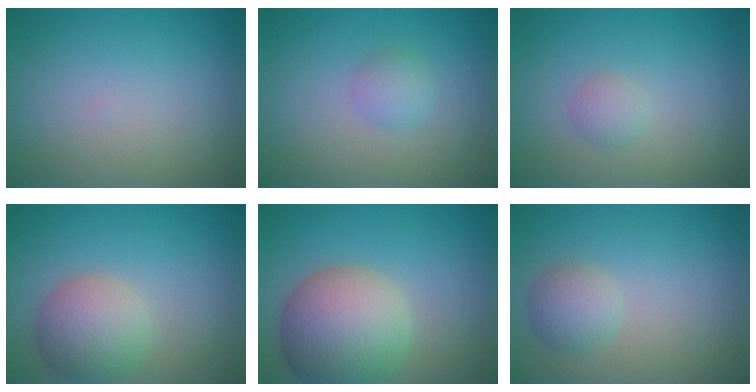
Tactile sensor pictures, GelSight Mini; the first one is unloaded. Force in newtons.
{"total": 1.7, "press": 1.7, "slide": 0.1}
{"total": 1.3, "press": 1.3, "slide": 0.1}
{"total": 4.9, "press": 4.9, "slide": 0.4}
{"total": 8.8, "press": 8.8, "slide": 0.7}
{"total": 2.4, "press": 2.4, "slide": 0.0}